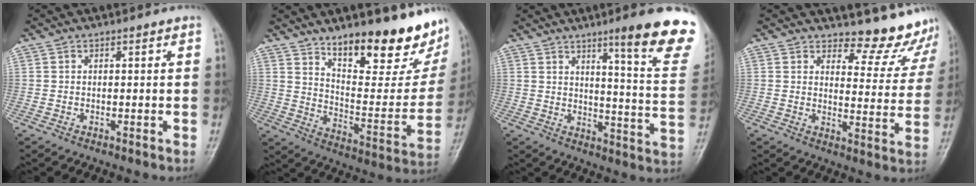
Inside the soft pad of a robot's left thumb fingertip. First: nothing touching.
{"total": 23.0, "force": [15.8, 7.8, 14.7], "torque": [-0.154, -0.100, 0.239]}
{"total": 18.3, "force": [11.3, 2.1, 14.2], "torque": [-0.154, -0.065, 0.148]}
{"total": 10.0, "force": [9.6, 2.7, 1.0], "torque": [0.022, -0.103, 0.109]}